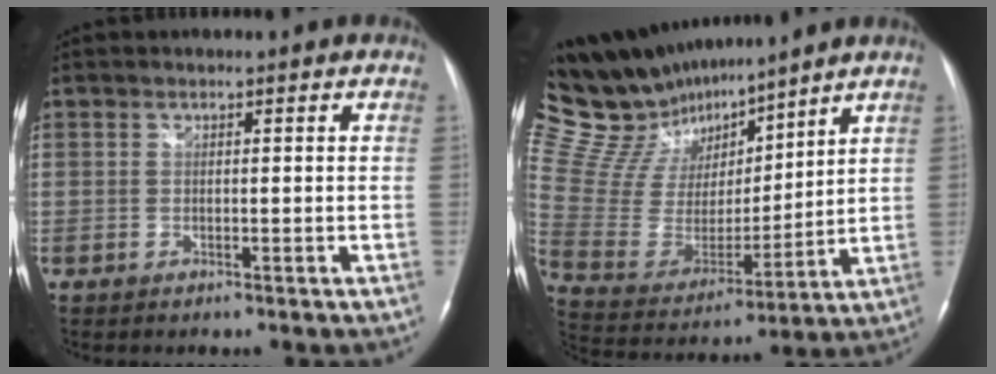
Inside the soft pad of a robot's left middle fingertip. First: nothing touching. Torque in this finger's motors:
{"motor_torque": [-0.10, -0.47, -0.20, -0.11]}